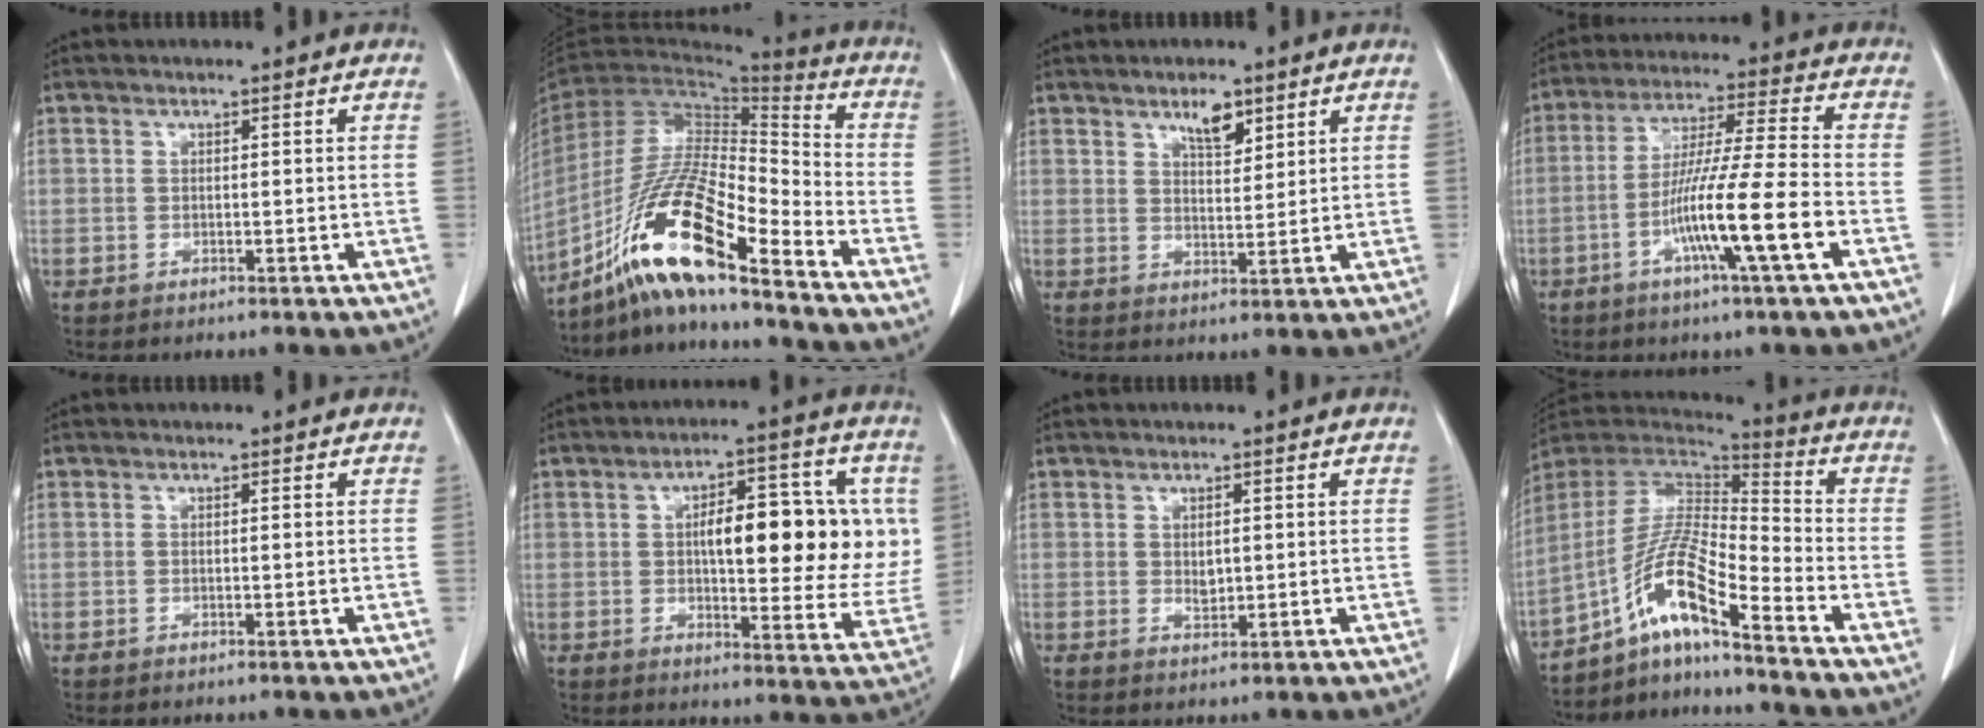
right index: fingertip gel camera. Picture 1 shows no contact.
{"total": 17.9, "force": [-12.5, 1.2, 12.8], "torque": [-0.251, -0.013, -0.232]}
{"total": 4.4, "force": [3.0, 1.6, 2.8], "torque": [-0.049, -0.001, 0.052]}
{"total": 12.8, "force": [-4.6, -1.0, 11.9], "torque": [-0.222, -0.008, -0.088]}
{"total": 0.0}
{"total": 17.0, "force": [2.7, 5.9, 15.7], "torque": [-0.205, 0.023, 0.043]}
{"total": 1.9, "force": [0.3, 1.1, 1.6], "torque": [-0.027, -0.004, 0.008]}
{"total": 12.4, "force": [-8.2, 0.4, 9.3], "torque": [-0.186, 0.013, -0.150]}